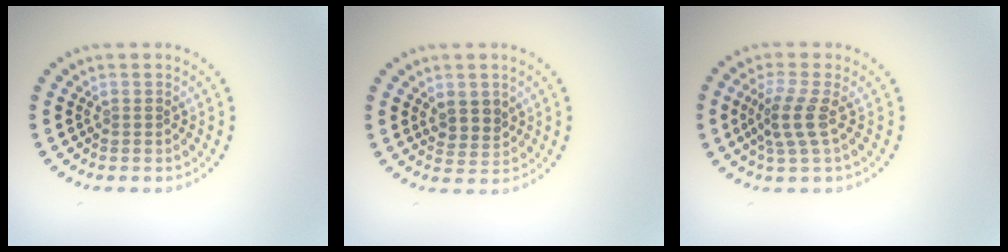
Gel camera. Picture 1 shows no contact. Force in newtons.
{"total": 2.2, "press": 2.0, "slide": 0.9}
{"total": 2.8, "press": 2.4, "slide": 1.4}